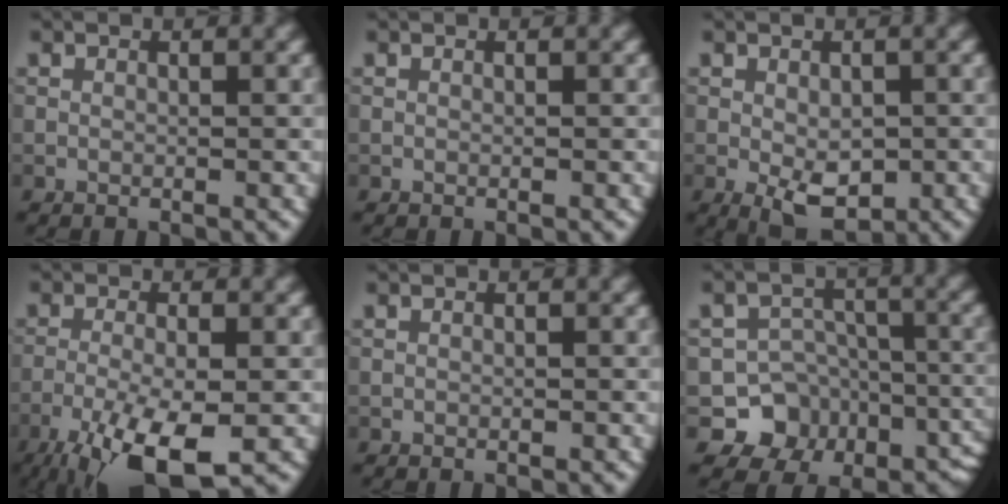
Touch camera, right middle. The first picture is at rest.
{"total": 0.0}
{"total": 4.2, "force": [-1.1, 2.3, 3.4], "torque": [-0.057, -0.011, -0.013]}
{"total": 8.6, "force": [-4.8, 2.5, 6.7], "torque": [-0.137, -0.020, -0.089]}
{"total": 0.0}
{"total": 10.1, "force": [-5.3, 7.7, 3.8], "torque": [-0.043, -0.004, -0.072]}